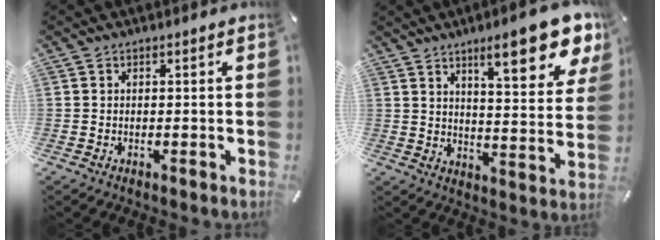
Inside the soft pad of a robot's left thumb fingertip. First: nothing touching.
{"total": 16.1, "force": [10.3, 4.4, 11.6], "torque": [-0.165, -0.060, 0.161]}